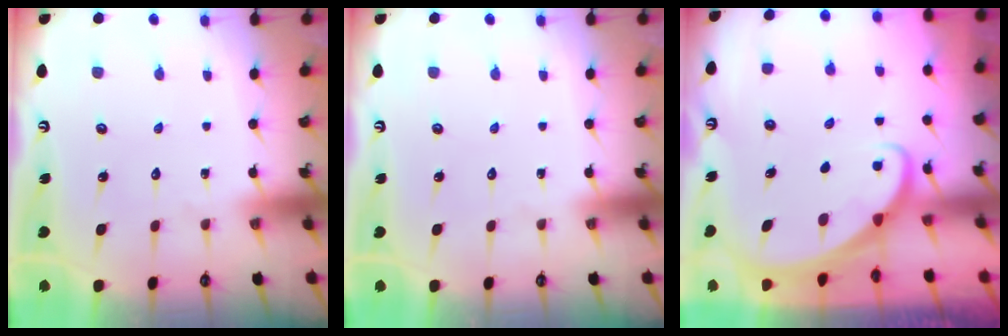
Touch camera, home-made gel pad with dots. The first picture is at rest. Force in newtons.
{"total": 0.0}
{"total": 1.6, "press": 1.6, "slide": 0.1}